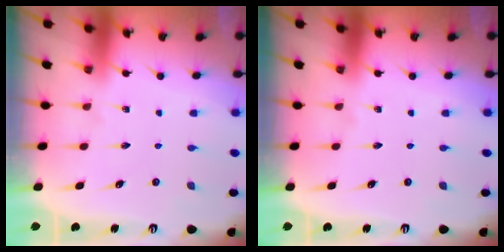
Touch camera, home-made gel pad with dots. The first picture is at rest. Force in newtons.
{"total": 0.0}